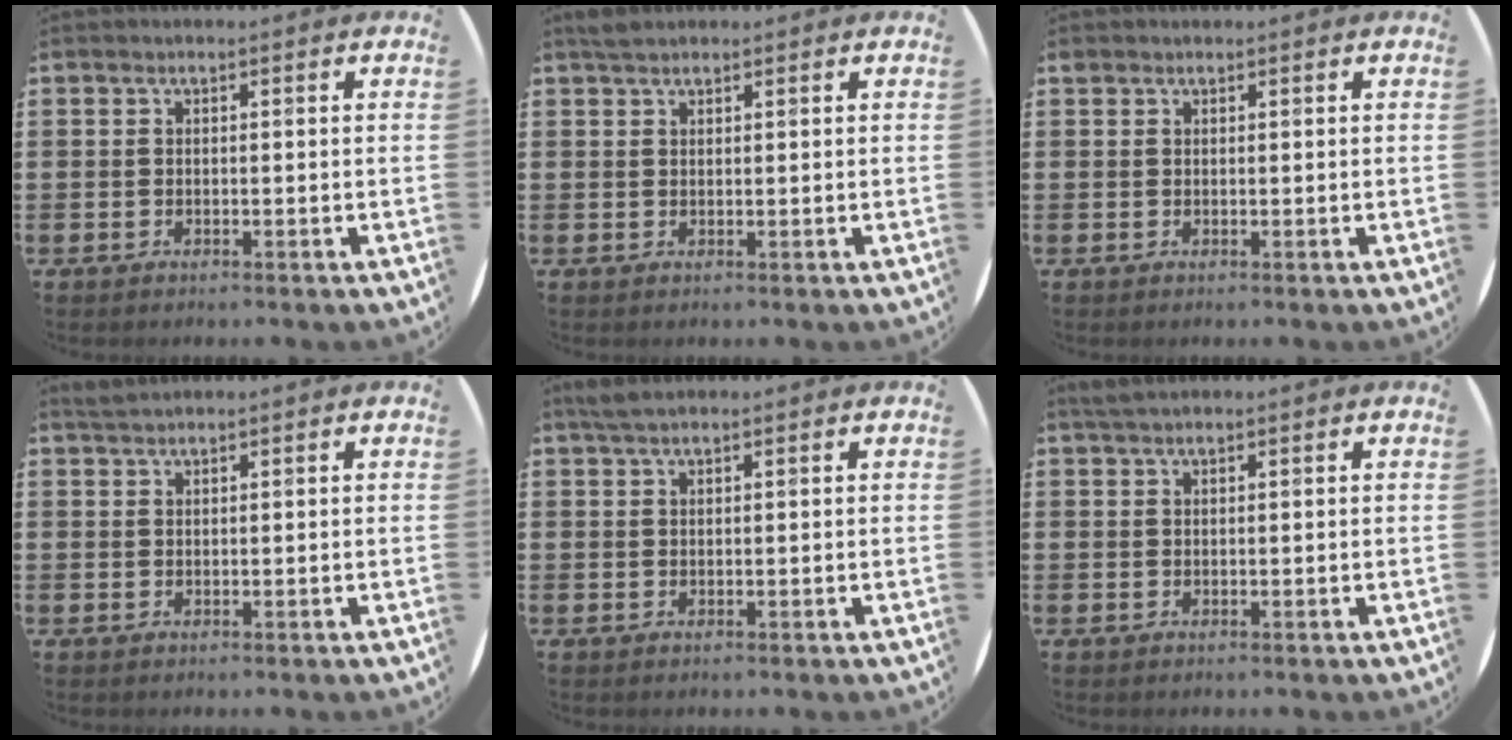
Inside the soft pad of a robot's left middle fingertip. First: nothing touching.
{"total": 1.5, "force": [1.4, 0.4, 0.5], "torque": [-0.011, 0.005, 0.026]}
{"total": 0.5, "force": [0.5, 0.1, -0.1], "torque": [0.003, 0.004, 0.009]}
{"total": 1.2, "force": [1.2, 0.0, 0.3], "torque": [-0.006, 0.002, 0.022]}
{"total": 1.8, "force": [1.4, 0.4, 1.0], "torque": [-0.020, 0.005, 0.026]}
{"total": 1.2, "force": [1.1, 0.1, 0.5], "torque": [-0.010, 0.003, 0.021]}